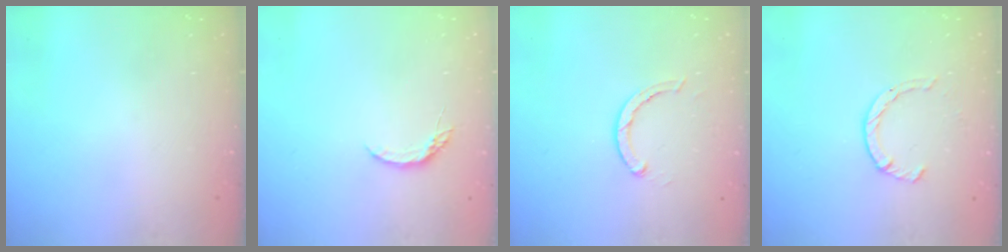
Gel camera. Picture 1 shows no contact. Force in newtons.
{"total": 4.3, "press": 4.3, "slide": 0.5}
{"total": 2.9, "press": 2.9, "slide": 0.5}
{"total": 2.4, "press": 2.4, "slide": 0.2}